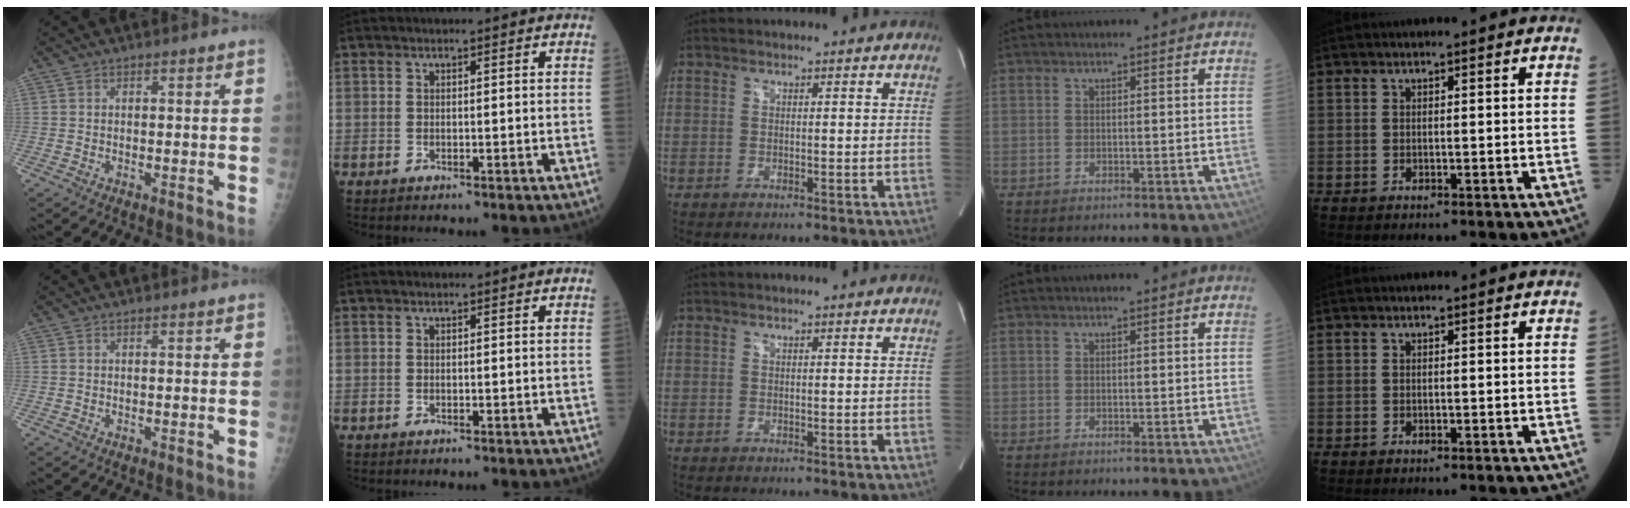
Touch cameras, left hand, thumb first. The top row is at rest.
{}